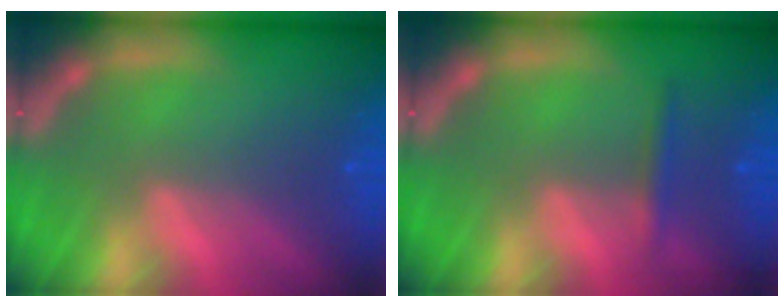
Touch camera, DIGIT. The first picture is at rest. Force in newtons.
{"total": 1.4}